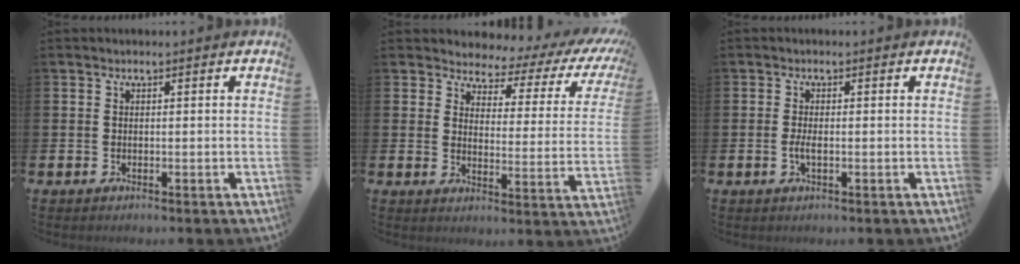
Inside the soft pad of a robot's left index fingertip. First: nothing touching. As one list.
[{"total": 3.1, "force": [2.5, 1.7, 0.7], "torque": [-0.017, -0.037, 0.029]}, {"total": 1.6, "force": [-0.4, 0.6, 1.5], "torque": [-0.036, 0.003, -0.005]}]